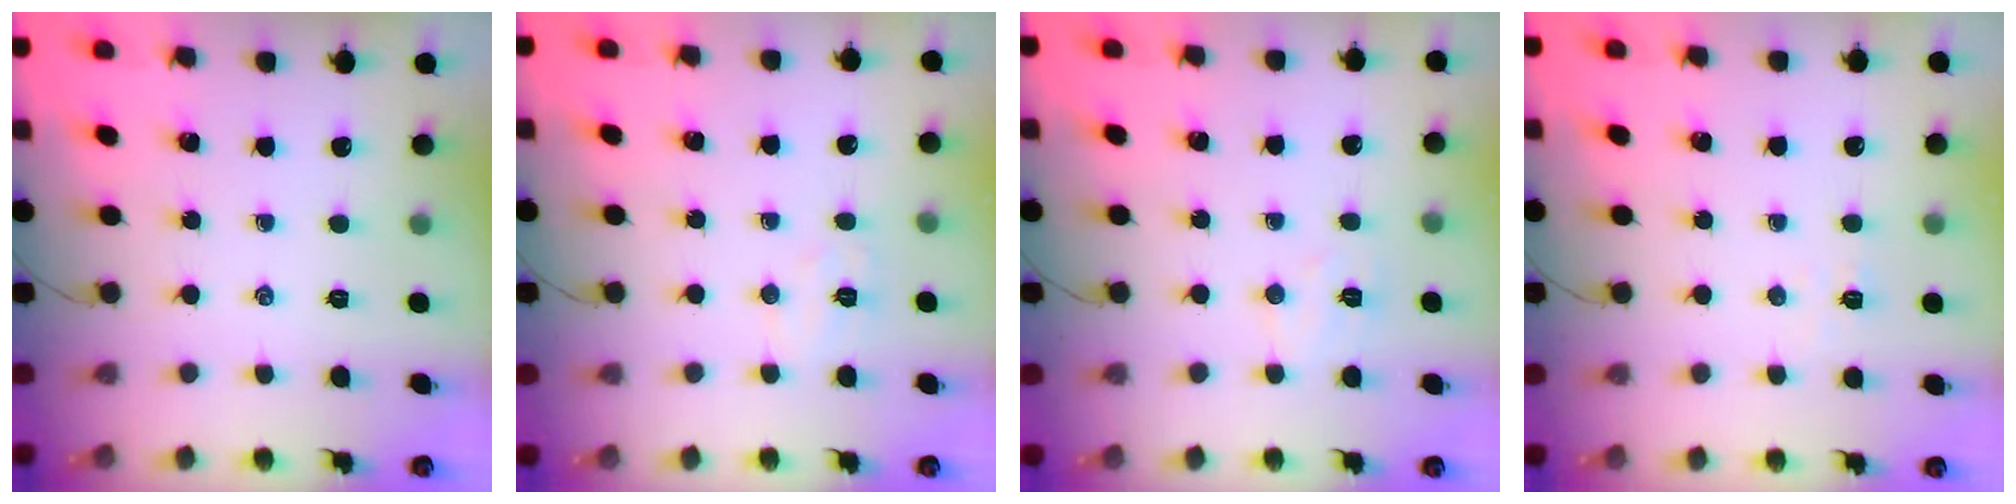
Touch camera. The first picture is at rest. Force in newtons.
{"total": 4.3, "press": 4.1, "slide": 1.0}
{"total": 4.3, "press": 4.2, "slide": 0.8}
{"total": 2.9, "press": 2.8, "slide": 0.9}